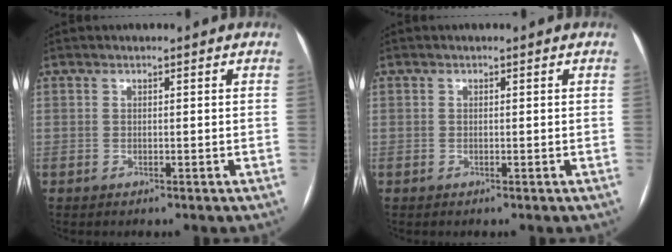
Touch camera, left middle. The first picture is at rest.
{"total": 0.0}